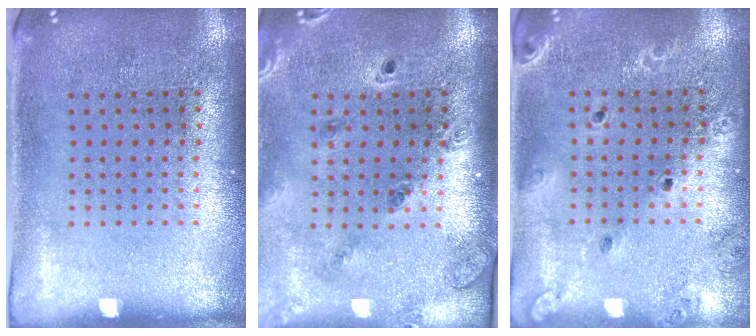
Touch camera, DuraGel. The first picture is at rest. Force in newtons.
{"total": 1.4, "press": 1.4, "slide": 0.2}
{"total": 1.7, "press": 1.7, "slide": 0.4}